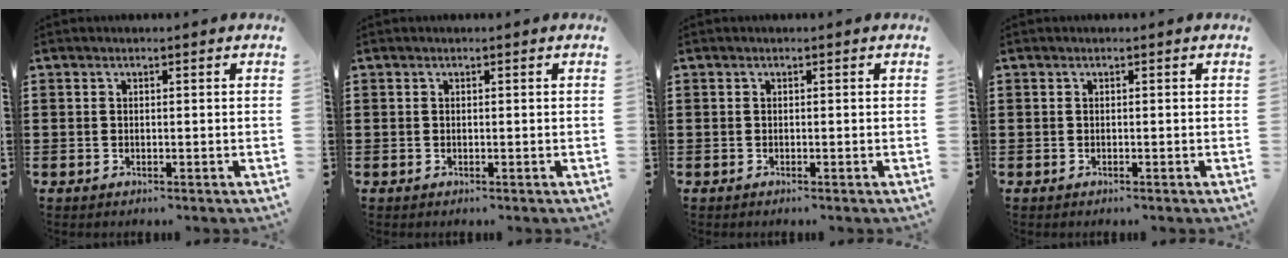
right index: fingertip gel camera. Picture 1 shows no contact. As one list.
[{"total": 0.0}, {"total": 0.0}, {"total": 0.0}]